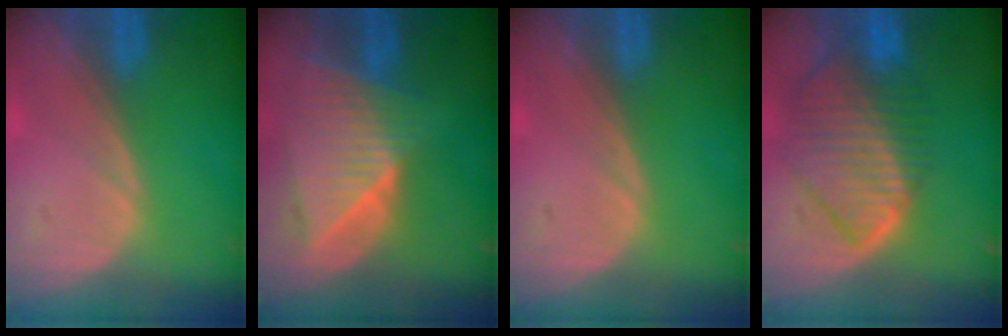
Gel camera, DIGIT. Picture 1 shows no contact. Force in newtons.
{"total": 9.0, "press": 8.0, "slide": 4.2}
{"total": 0.0}
{"total": 10.0, "press": 8.7, "slide": 5.0}